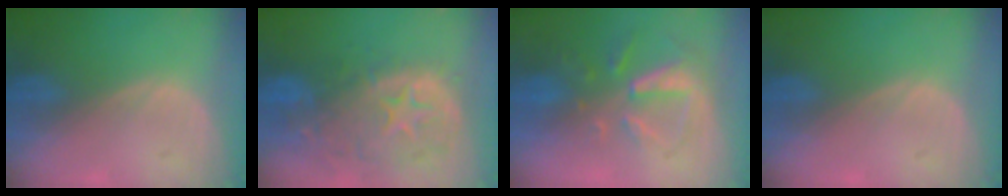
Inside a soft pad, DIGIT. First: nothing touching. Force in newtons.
{"total": 13.9, "press": 11.2, "slide": 8.3}
{"total": 8.2, "press": 7.4, "slide": 3.5}
{"total": 0.0}